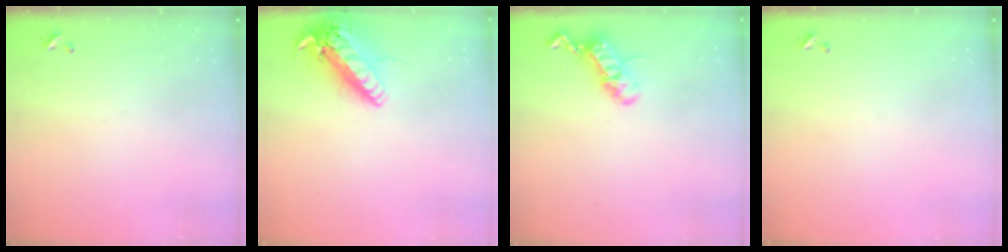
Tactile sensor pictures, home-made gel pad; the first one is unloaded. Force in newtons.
{"total": 18.2, "press": 17.9, "slide": 3.4}
{"total": 13.8, "press": 13.8, "slide": 0.4}
{"total": 0.0}